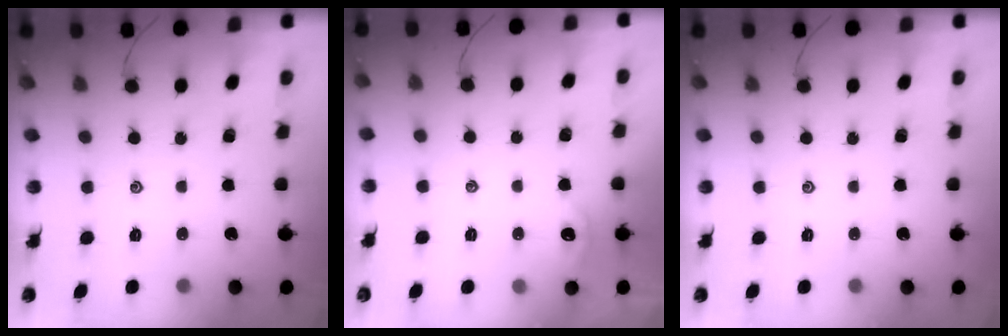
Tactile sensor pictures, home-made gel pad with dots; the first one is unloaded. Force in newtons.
{"total": 0.0}
{"total": 0.0}